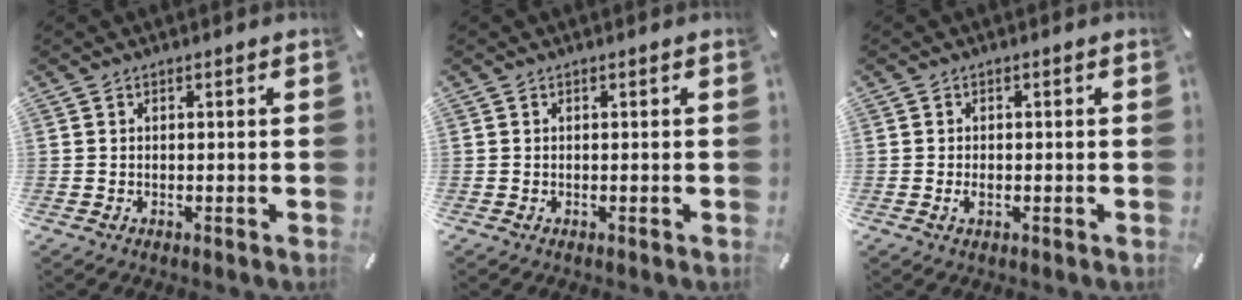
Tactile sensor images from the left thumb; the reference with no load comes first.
{"total": 0.0}
{"total": 1.3, "force": [-0.3, 0.7, 1.1], "torque": [-0.021, 0.000, -0.006]}